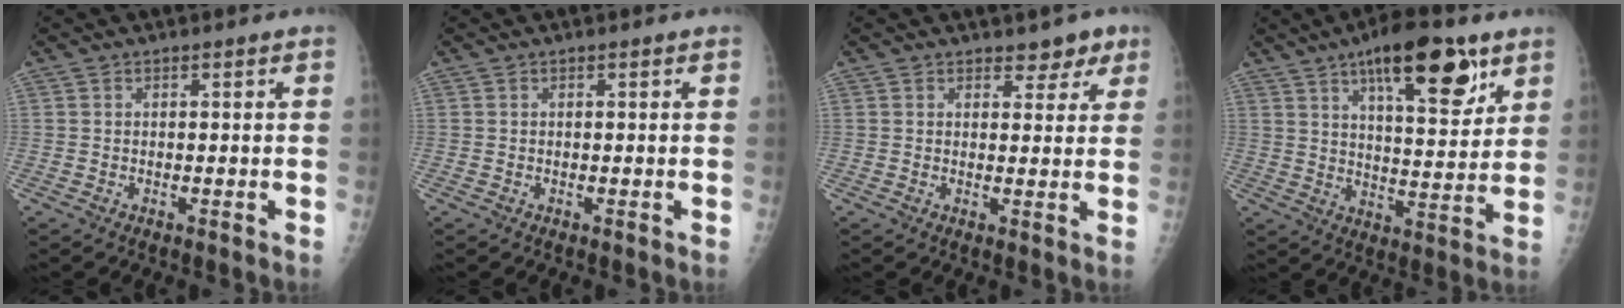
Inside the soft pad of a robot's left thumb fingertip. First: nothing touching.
{"total": 0.0}
{"total": 3.7, "force": [2.6, 2.2, 1.4], "torque": [0.014, -0.012, 0.032]}
{"total": 17.3, "force": [9.8, 6.1, 12.9], "torque": [-0.158, -0.043, 0.150]}